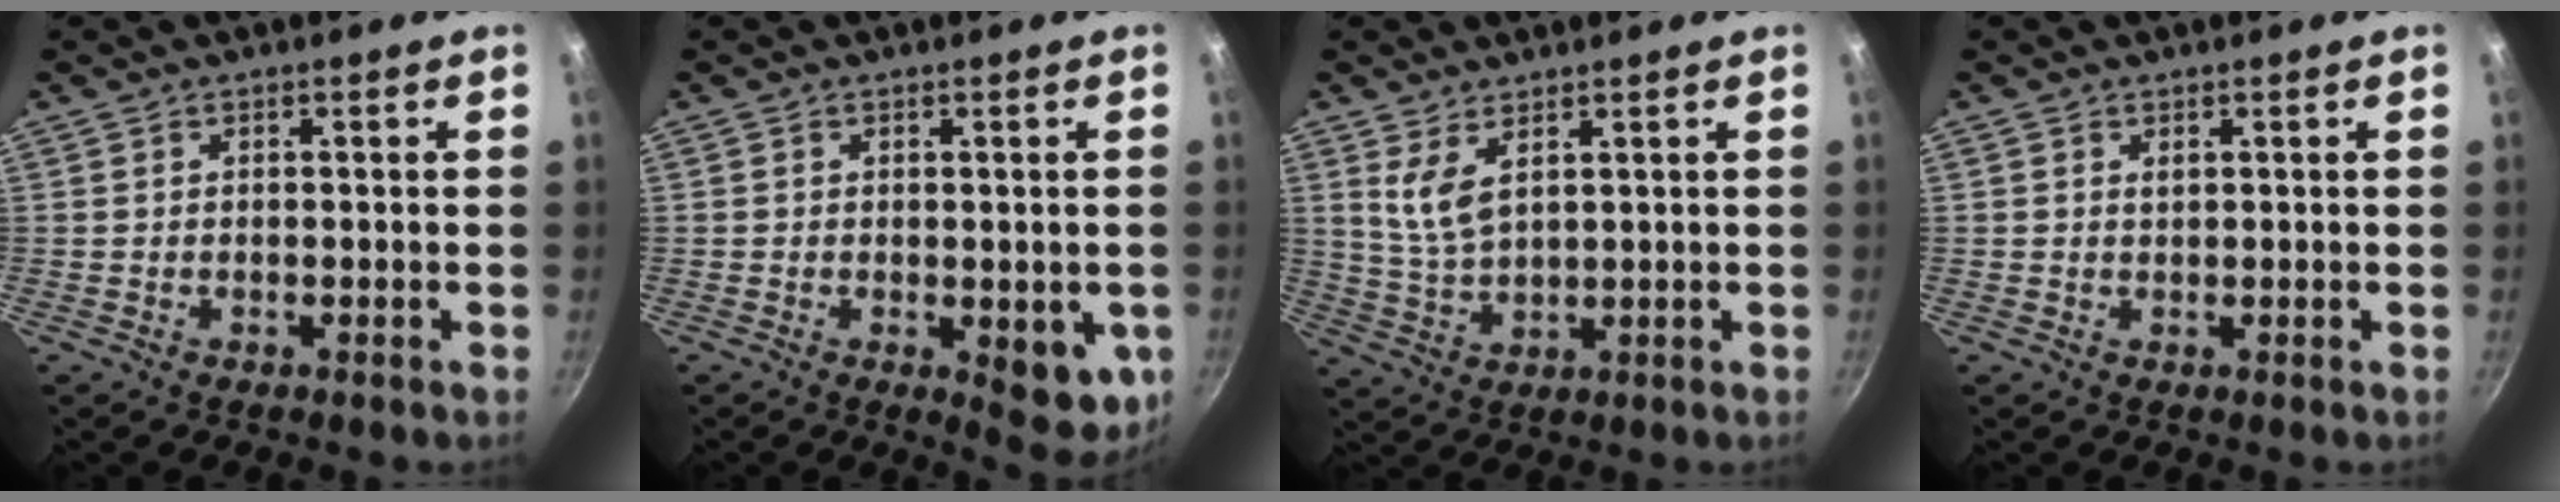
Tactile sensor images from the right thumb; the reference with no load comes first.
{"total": 6.9, "force": [-1.1, 3.6, 5.8], "torque": [-0.053, -0.003, -0.007]}
{"total": 5.5, "force": [2.8, 2.4, 4.1], "torque": [-0.075, -0.031, 0.062]}
{"total": 0.7, "force": [0.5, 0.4, 0.4], "torque": [-0.007, 0.000, 0.010]}